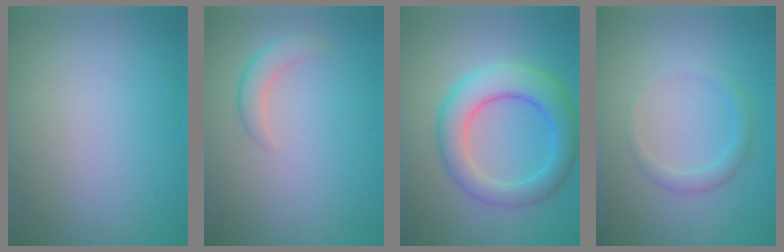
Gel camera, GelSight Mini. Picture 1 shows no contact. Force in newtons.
{"total": 2.0, "press": 2.0, "slide": 0.2}
{"total": 6.3, "press": 6.3, "slide": 0.3}
{"total": 1.8, "press": 1.8, "slide": 0.1}